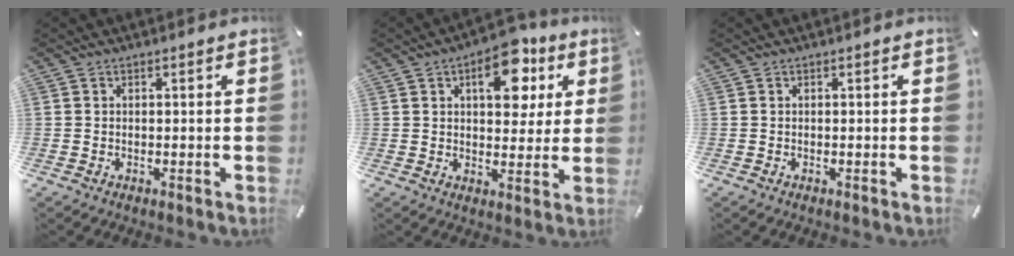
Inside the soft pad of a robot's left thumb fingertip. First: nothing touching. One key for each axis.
{"total": 13.3, "fx": 5.4, "fy": 7.6, "fz": 9.5, "tx": -0.113, "ty": -0.012, "tz": 0.087}
{"total": 0.0}